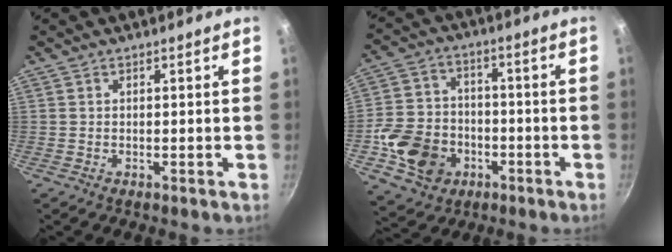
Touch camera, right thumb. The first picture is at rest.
{"total": 14.1, "force": [-4.5, 11.4, 6.9], "torque": [-0.103, 0.035, -0.073]}